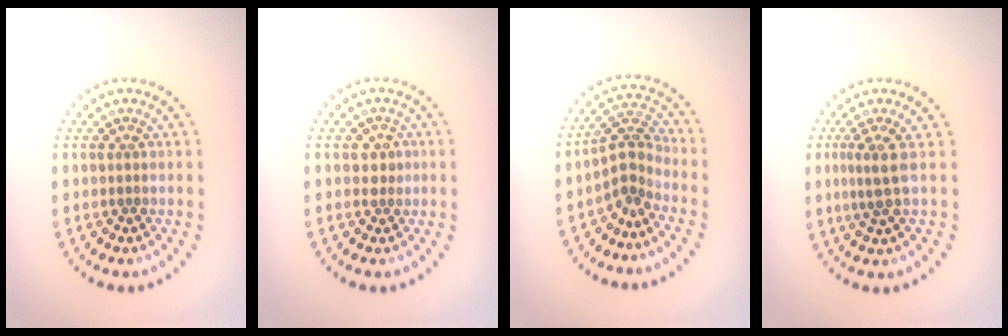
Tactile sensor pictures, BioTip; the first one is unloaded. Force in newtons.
{"total": 1.2, "press": 1.2, "slide": 0.4}
{"total": 2.8, "press": 1.9, "slide": 2.0}
{"total": 2.3, "press": 1.5, "slide": 1.7}